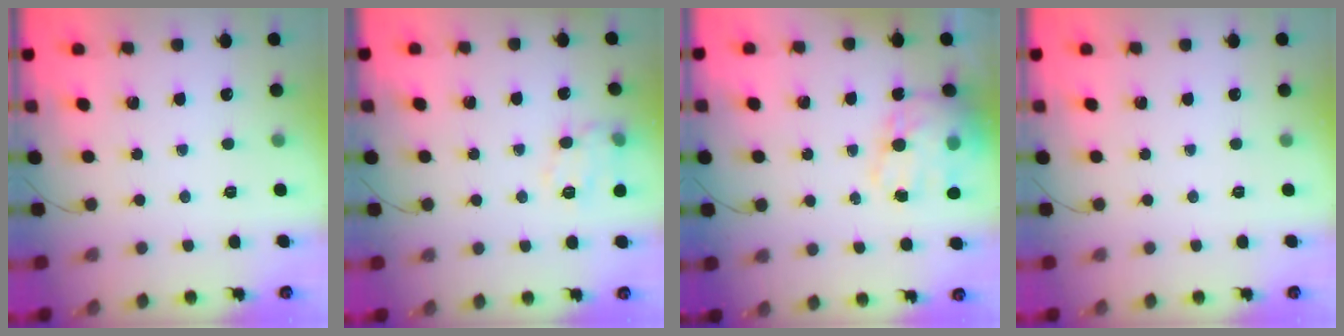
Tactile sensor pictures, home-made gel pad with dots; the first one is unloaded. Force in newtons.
{"total": 11.6, "press": 11.6, "slide": 0.4}
{"total": 18.1, "press": 17.6, "slide": 4.0}
{"total": 0.0}